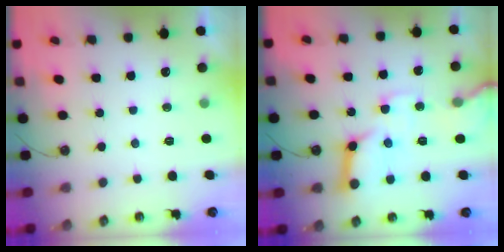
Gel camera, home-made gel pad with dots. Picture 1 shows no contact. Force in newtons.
{"total": 16.7, "press": 16.6, "slide": 2.1}